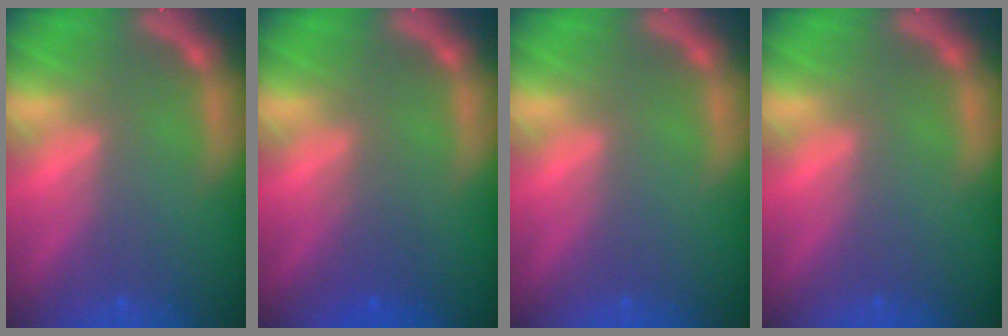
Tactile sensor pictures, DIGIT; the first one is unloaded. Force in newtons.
{"total": 2.0}
{"total": 0.0}
{"total": 0.0}